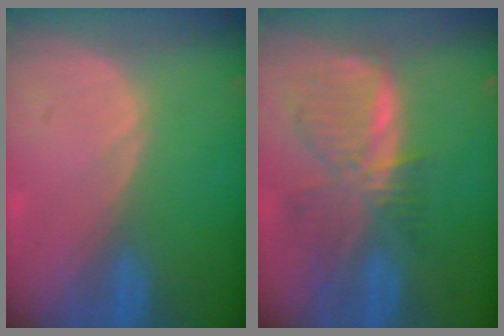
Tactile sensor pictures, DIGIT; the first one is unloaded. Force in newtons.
{"total": 8.4, "press": 7.3, "slide": 4.0}